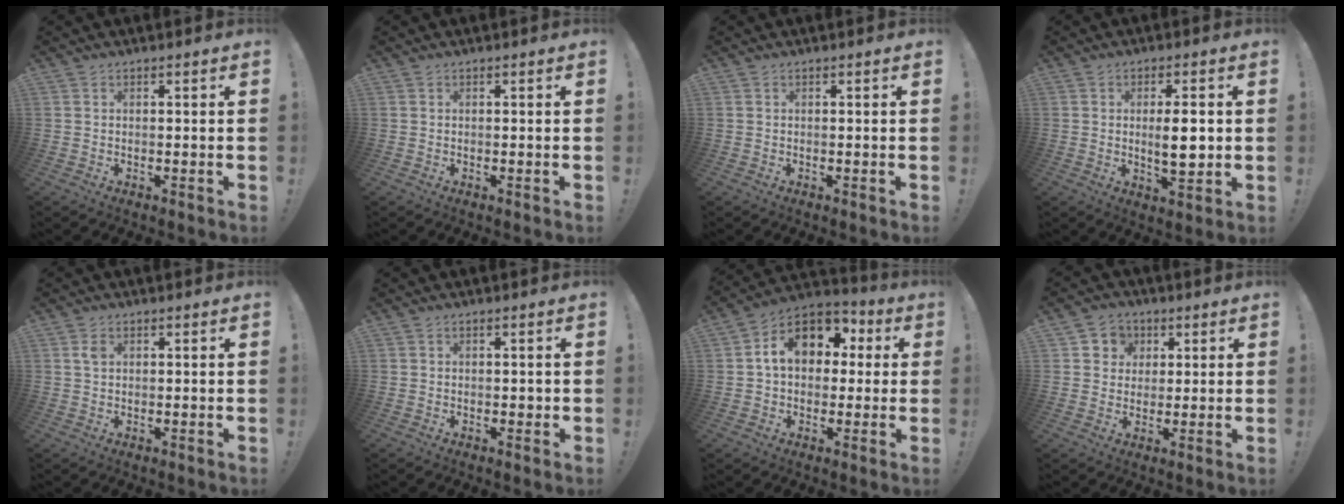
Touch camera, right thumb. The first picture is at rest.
{"total": 0.0}
{"total": 0.0}
{"total": 7.6, "force": [0.4, 2.0, 7.4], "torque": [-0.119, -0.014, 0.000]}
{"total": 1.7, "force": [0.8, 1.2, 1.0], "torque": [-0.010, -0.002, 0.011]}
{"total": 0.9, "force": [0.0, 0.8, 0.5], "torque": [-0.007, 0.003, 0.000]}
{"total": 14.1, "force": [3.4, 10.1, 9.2], "torque": [-0.134, 0.003, 0.064]}
{"total": 6.4, "force": [1.3, 6.1, 1.2], "torque": [-0.016, -0.001, 0.027]}